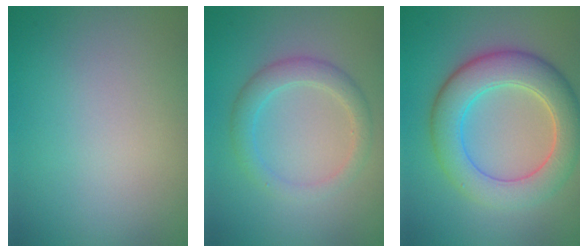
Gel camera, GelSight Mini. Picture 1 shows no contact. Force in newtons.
{"total": 2.7, "press": 2.7, "slide": 0.1}
{"total": 6.8, "press": 6.8, "slide": 0.2}